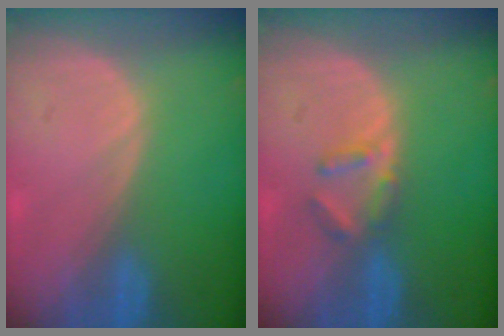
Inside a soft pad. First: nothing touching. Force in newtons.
{"total": 3.0, "press": 3.0, "slide": 0.4}